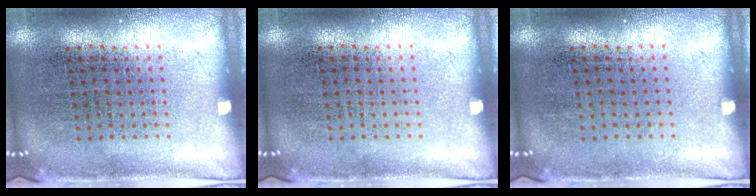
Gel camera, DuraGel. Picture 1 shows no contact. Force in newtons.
{"total": 0.0}
{"total": 0.0}